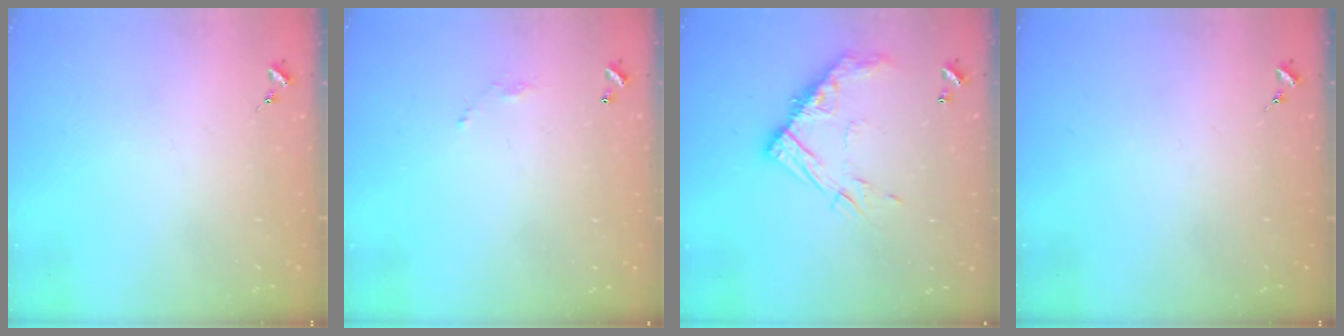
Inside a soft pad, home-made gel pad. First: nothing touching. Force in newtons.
{"total": 3.9, "press": 3.9, "slide": 0.1}
{"total": 12.5, "press": 12.5, "slide": 1.0}
{"total": 0.0}